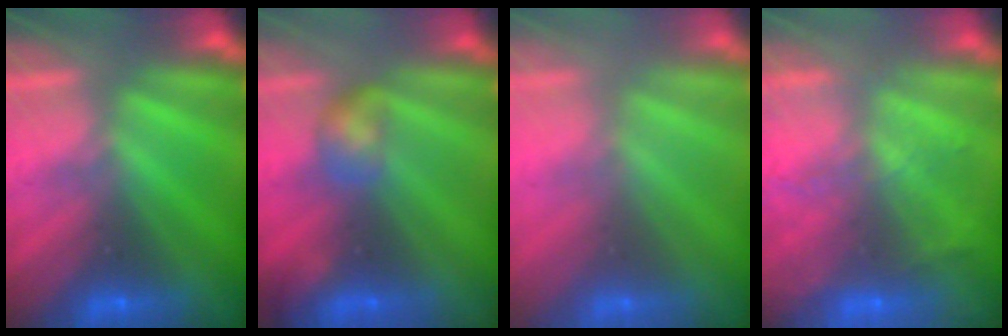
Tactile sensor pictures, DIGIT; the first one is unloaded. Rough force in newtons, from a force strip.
{"total": 2.9}
{"total": 2.3}
{"total": 6.1}